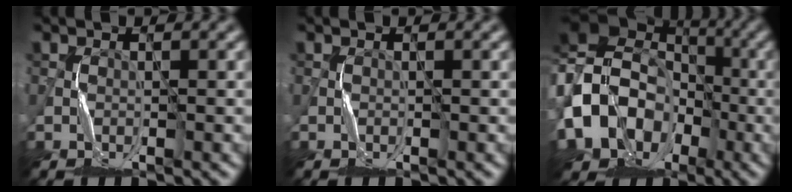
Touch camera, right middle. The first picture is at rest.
{"total": 0.0}
{"total": 13.5, "force": [-4.0, 11.0, 6.8], "torque": [-0.144, 0.000, -0.092]}